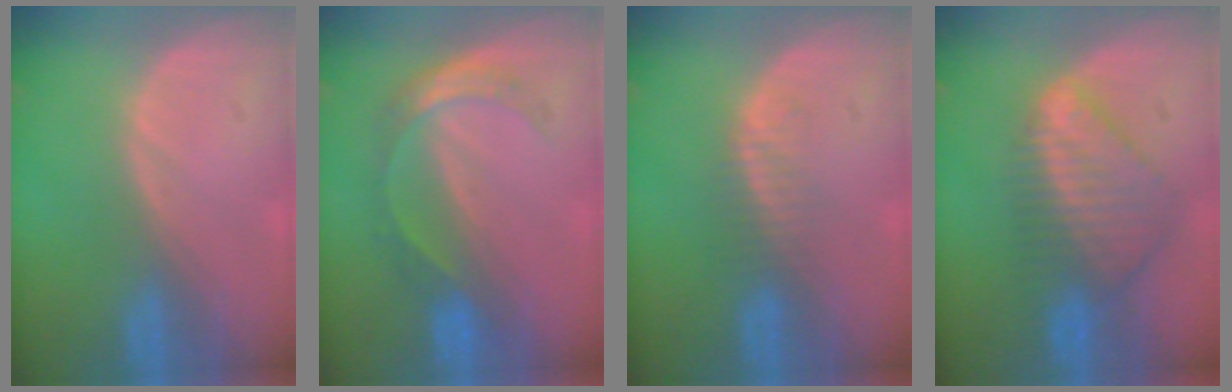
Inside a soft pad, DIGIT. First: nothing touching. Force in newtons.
{"total": 5.5, "press": 4.8, "slide": 2.8}
{"total": 2.3, "press": 2.3, "slide": 0.3}
{"total": 8.5, "press": 7.5, "slide": 4.1}